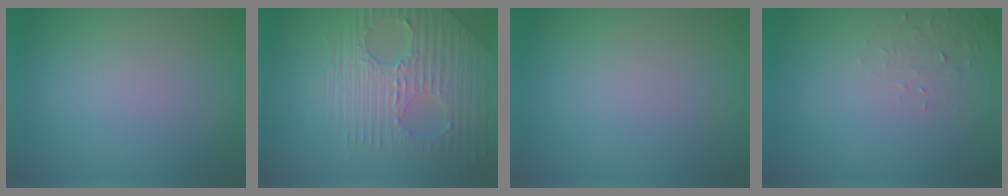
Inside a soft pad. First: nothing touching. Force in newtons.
{"total": 8.0, "press": 5.3, "slide": 6.0}
{"total": 0.0}
{"total": 1.6, "press": 1.6, "slide": 0.4}